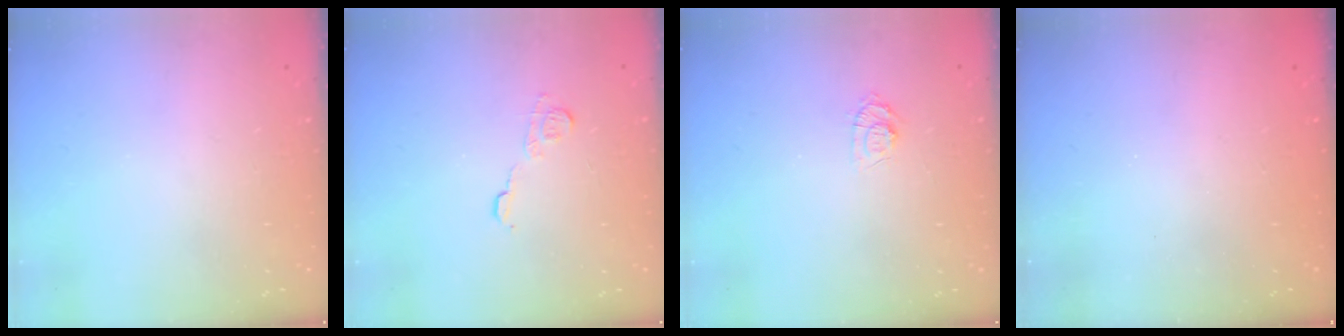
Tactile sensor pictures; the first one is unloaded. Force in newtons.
{"total": 6.8, "press": 6.8, "slide": 0.5}
{"total": 7.1, "press": 7.0, "slide": 0.9}
{"total": 2.4, "press": 2.3, "slide": 0.8}